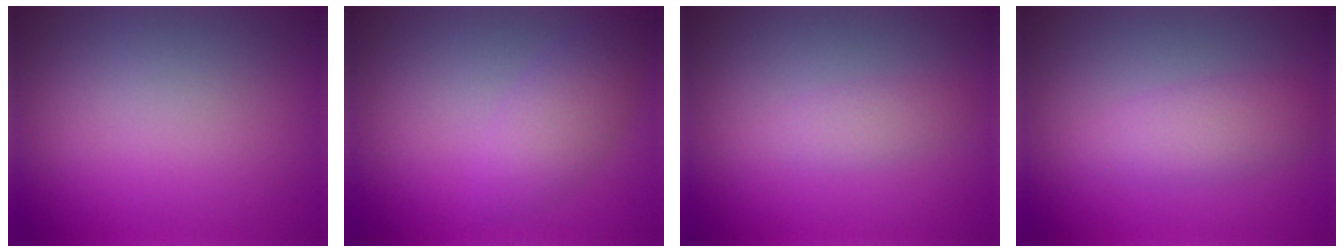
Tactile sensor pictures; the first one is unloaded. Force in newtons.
{"total": 3.0, "press": 3.0, "slide": 0.1}
{"total": 1.4, "press": 1.4, "slide": 0.0}
{"total": 2.6, "press": 2.6, "slide": 0.1}